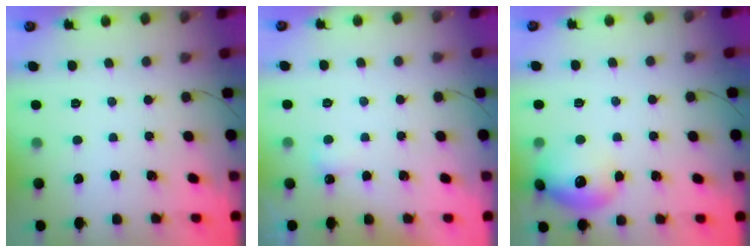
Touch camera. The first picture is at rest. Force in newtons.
{"total": 3.4, "press": 2.4, "slide": 2.5}
{"total": 15.3, "press": 15.3, "slide": 1.4}